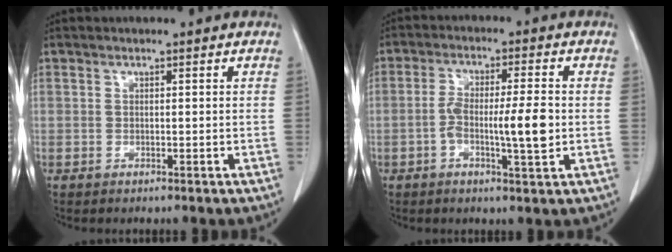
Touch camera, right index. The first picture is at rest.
{"total": 7.8, "force": [-1.3, 1.0, 7.7], "torque": [-0.136, 0.005, -0.024]}